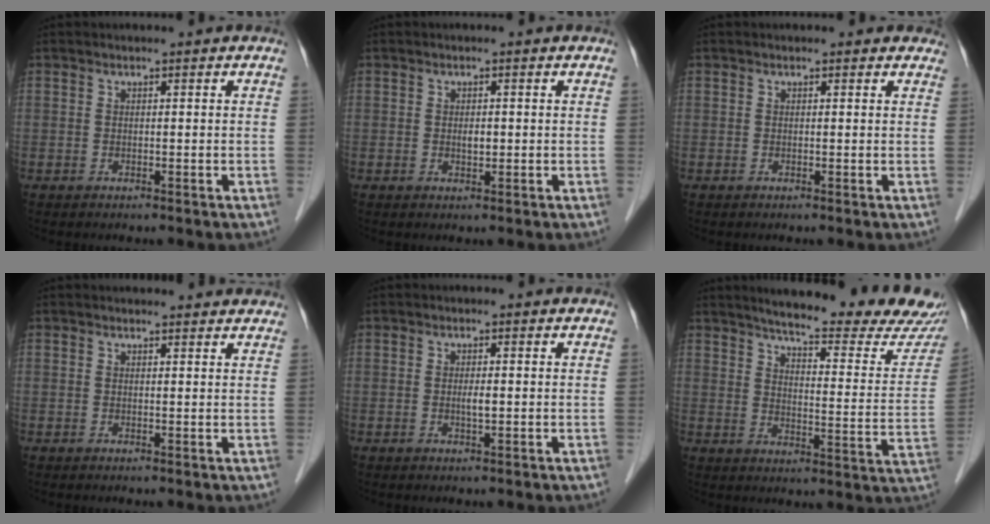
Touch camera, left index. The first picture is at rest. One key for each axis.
{"total": 1.3, "fx": -0.1, "fy": 0.6, "fz": 1.1, "tx": -0.019, "ty": -0.002, "tz": -0.001}
{"total": 1.6, "fx": 1.2, "fy": 0.9, "fz": 0.2, "tx": 0.006, "ty": -0.004, "tz": -0.003}
{"total": 6.0, "fx": 5.8, "fy": 1.0, "fz": 1.2, "tx": -0.008, "ty": 0.012, "tz": 0.053}
{"total": 1.3, "fx": -0.2, "fy": 0.2, "fz": 1.3, "tx": -0.026, "ty": -0.003, "tz": -0.003}
{"total": 21.7, "fx": 19.5, "fy": 1.8, "fz": 9.2, "tx": -0.121, "ty": -0.069, "tz": 0.234}